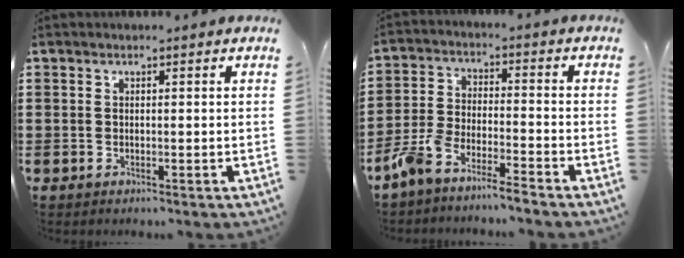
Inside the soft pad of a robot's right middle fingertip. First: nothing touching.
{"total": 6.2, "force": [-5.9, 0.0, 1.9], "torque": [-0.066, -0.010, -0.121]}